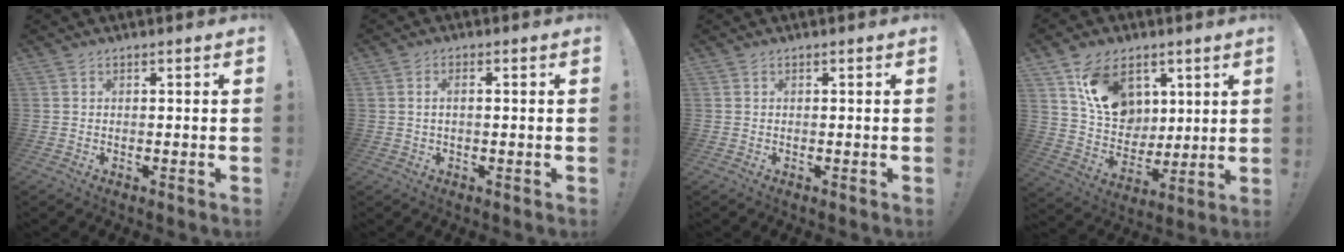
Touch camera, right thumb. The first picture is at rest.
{"total": 1.9, "force": [0.1, 0.8, 1.8], "torque": [-0.032, 0.005, 0.001]}
{"total": 0.0}
{"total": 15.6, "force": [7.5, 11.2, 7.8], "torque": [-0.125, -0.029, 0.149]}